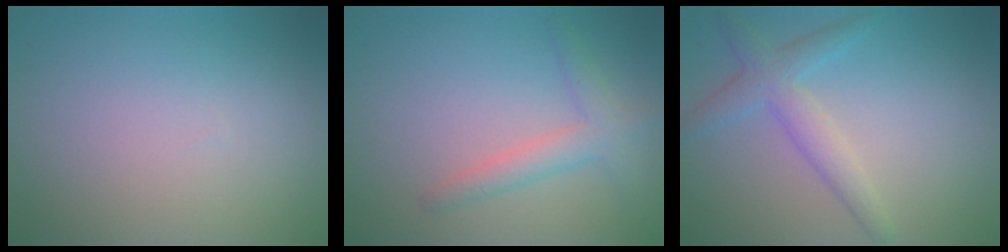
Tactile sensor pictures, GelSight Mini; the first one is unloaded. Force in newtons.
{"total": 2.7, "press": 2.7, "slide": 0.3}
{"total": 3.3, "press": 3.3, "slide": 0.1}